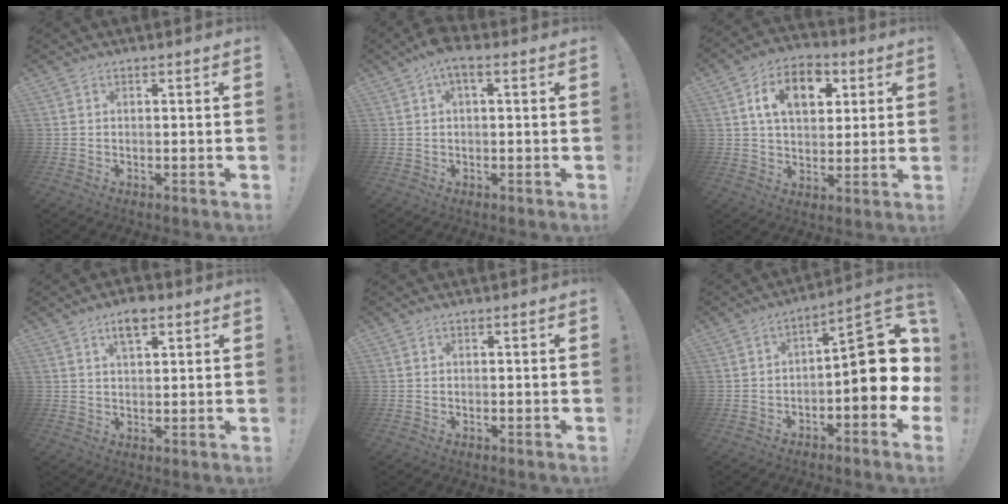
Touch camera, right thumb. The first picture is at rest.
{"total": 4.2, "force": [1.7, 1.2, 3.6], "torque": [-0.068, -0.002, 0.030]}
{"total": 13.5, "force": [4.8, 8.9, 8.9], "torque": [-0.128, -0.003, 0.087]}
{"total": 5.7, "force": [3.2, 2.2, 4.1], "torque": [-0.063, -0.007, 0.053]}
{"total": 0.0}
{"total": 15.0, "force": [-1.2, 5.6, 13.9], "torque": [-0.173, 0.009, -0.017]}